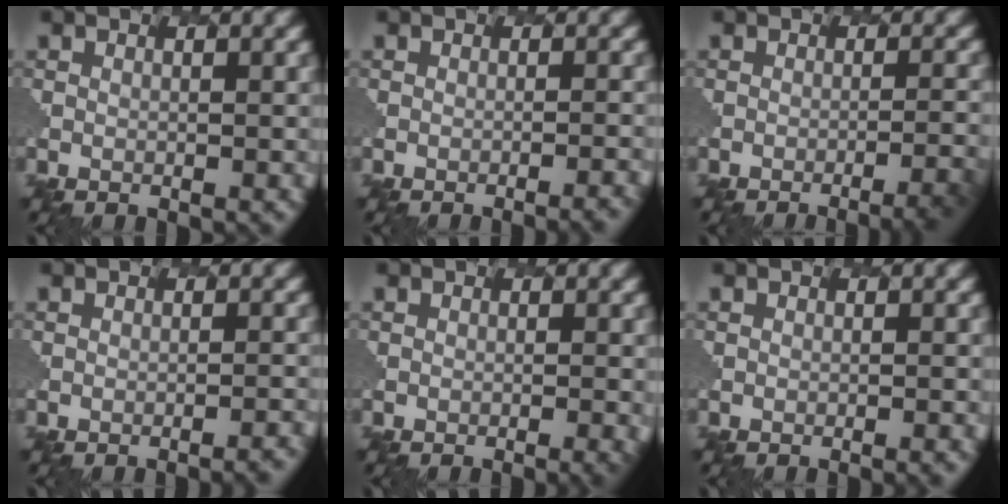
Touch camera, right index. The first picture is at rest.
{"total": 2.3, "force": [-1.6, 0.6, 1.6], "torque": [-0.008, 0.011, -0.019]}
{"total": 5.1, "force": [-3.4, 1.4, 3.7], "torque": [-0.040, 0.011, -0.030]}
{"total": 2.2, "force": [-1.7, 0.5, 1.3], "torque": [-0.006, 0.010, -0.019]}
{"total": 1.6, "force": [-0.8, 0.4, 1.3], "torque": [-0.011, 0.005, -0.016]}
{"total": 1.3, "force": [-0.8, 0.4, 1.0], "torque": [-0.002, 0.008, -0.018]}